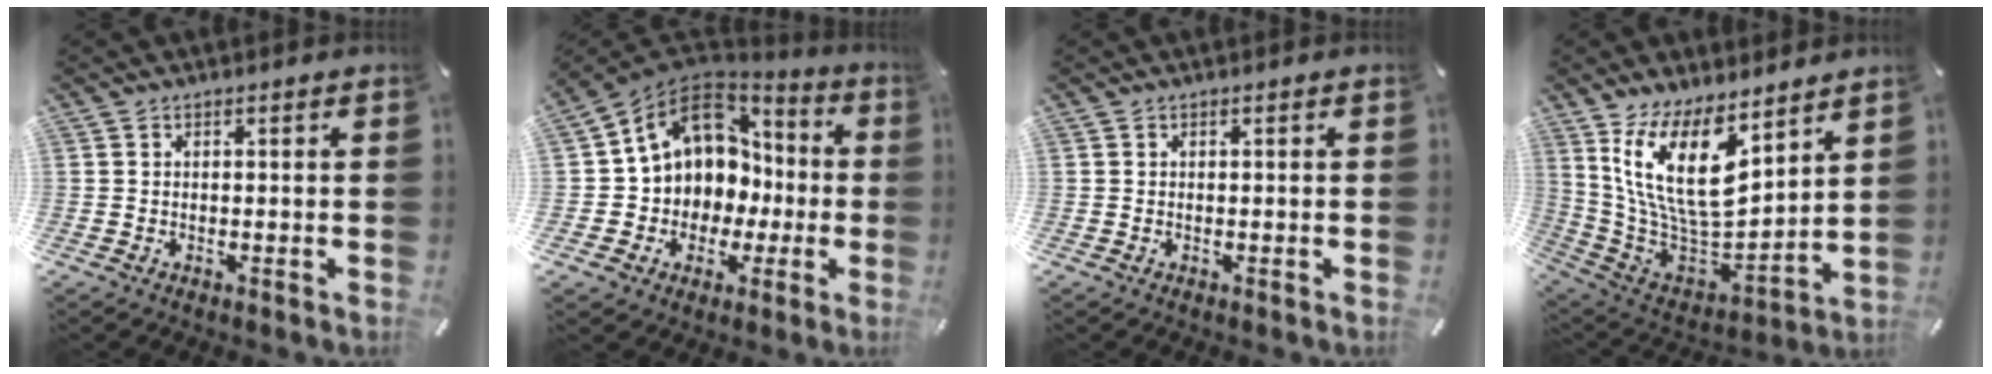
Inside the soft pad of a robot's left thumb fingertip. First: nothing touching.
{"total": 11.2, "force": [3.2, 10.1, 3.4], "torque": [-0.083, -0.018, 0.069]}
{"total": 0.0}
{"total": 18.8, "force": [10.1, 8.6, 13.3], "torque": [-0.281, -0.073, 0.178]}